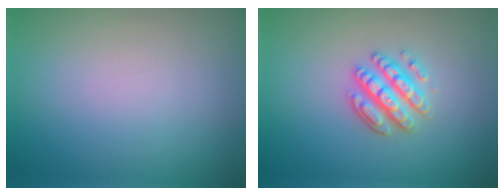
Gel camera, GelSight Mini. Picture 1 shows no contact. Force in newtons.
{"total": 3.5, "press": 3.0, "slide": 1.7}